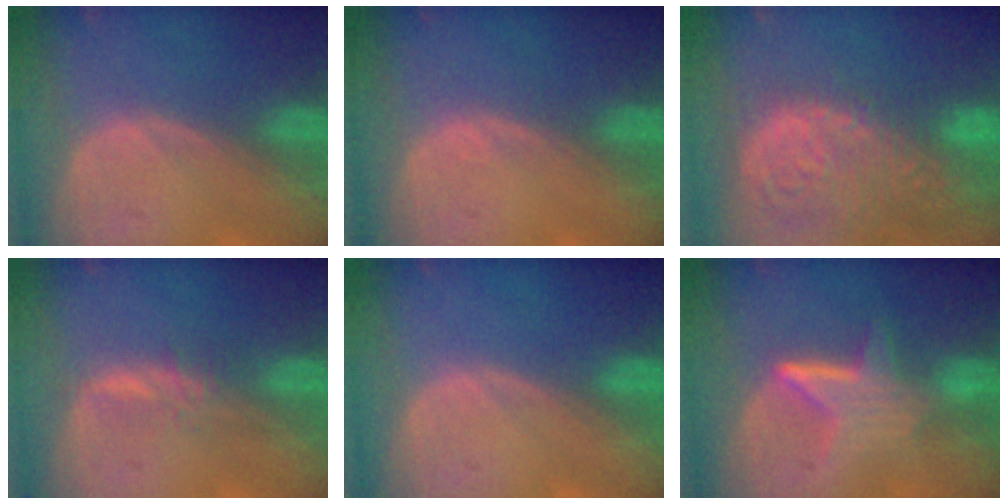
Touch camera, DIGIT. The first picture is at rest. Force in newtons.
{"total": 0.5, "press": 0.5, "slide": 0.1}
{"total": 15.4, "press": 12.7, "slide": 8.7}
{"total": 2.4, "press": 2.4, "slide": 0.2}
{"total": 0.0}
{"total": 6.4, "press": 6.0, "slide": 2.3}